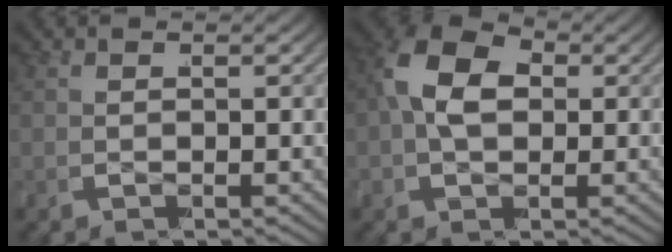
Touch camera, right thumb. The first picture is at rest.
{"total": 8.8, "force": [1.3, 6.4, 5.9], "torque": [-0.123, -0.004, 0.019]}